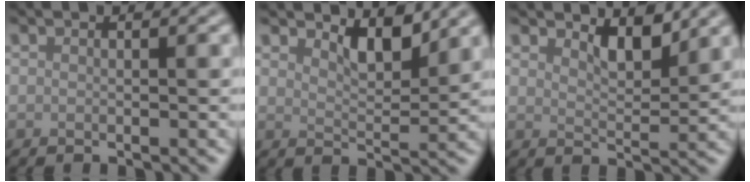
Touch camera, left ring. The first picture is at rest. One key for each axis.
{"total": 3.0, "fx": 2.3, "fy": 0.9, "fz": 1.8, "tx": -0.035, "ty": -0.009, "tz": 0.036}
{"total": 2.7, "fx": 2.1, "fy": 0.8, "fz": 1.5, "tx": -0.030, "ty": -0.009, "tz": 0.031}